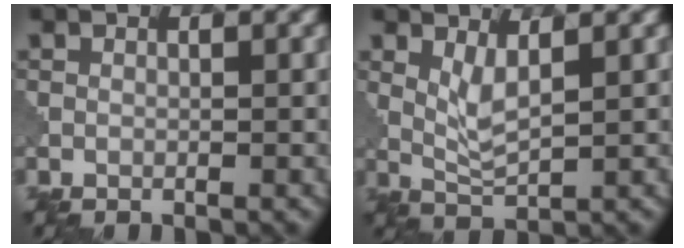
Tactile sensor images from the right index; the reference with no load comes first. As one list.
[{"total": 2.5, "force": [1.0, 0.6, 2.2], "torque": [-0.052, -0.008, 0.024]}]